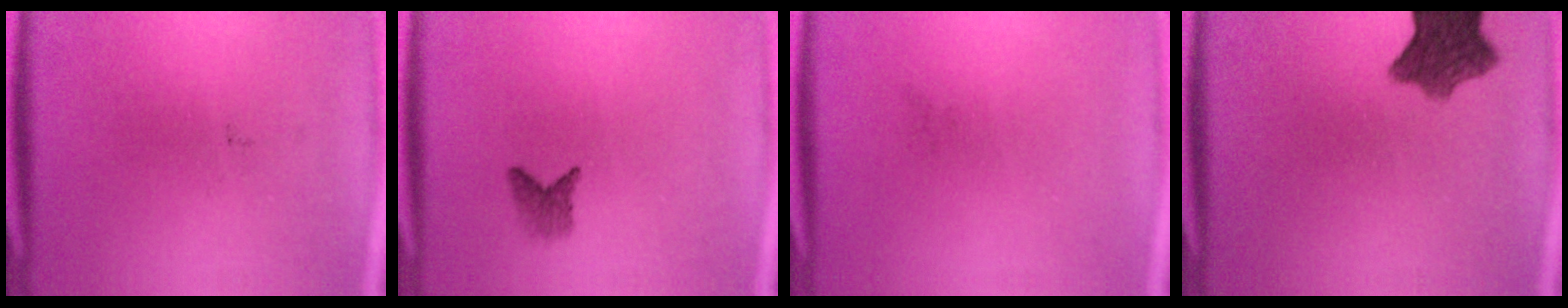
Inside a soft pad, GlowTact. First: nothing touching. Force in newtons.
{"total": 1.9}
{"total": 0.0}
{"total": 8.1}